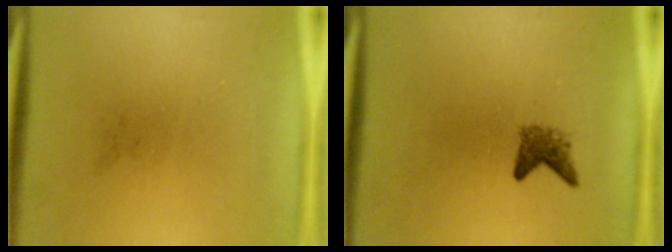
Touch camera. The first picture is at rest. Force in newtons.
{"total": 2.0}